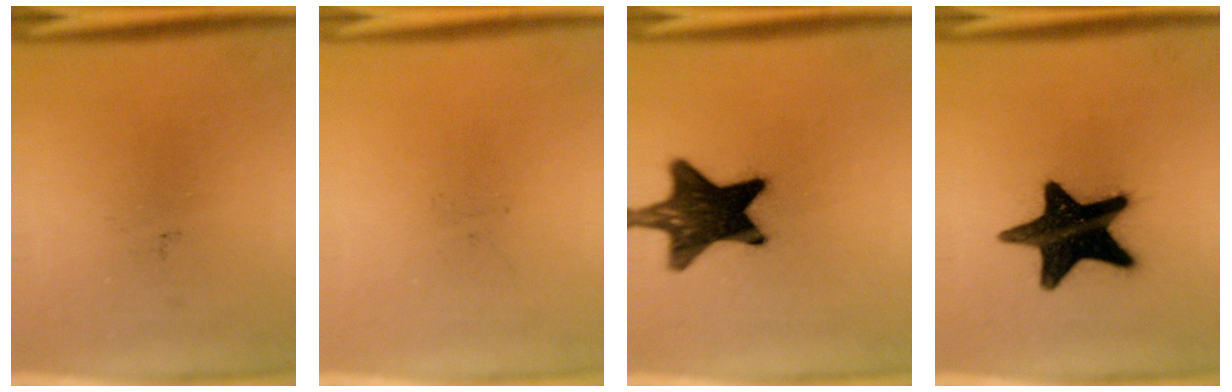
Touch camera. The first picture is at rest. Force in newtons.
{"total": 0.0}
{"total": 15.3}
{"total": 18.1}